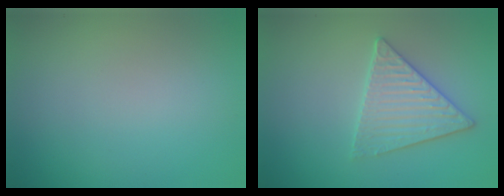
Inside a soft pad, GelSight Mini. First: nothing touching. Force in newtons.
{"total": 3.4, "press": 3.4, "slide": 0.2}